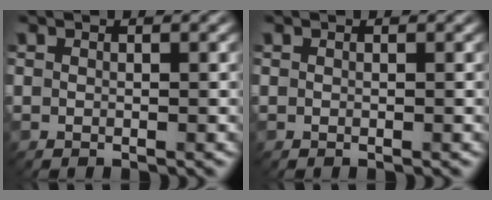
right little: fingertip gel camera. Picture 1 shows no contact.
{"total": 0.0}